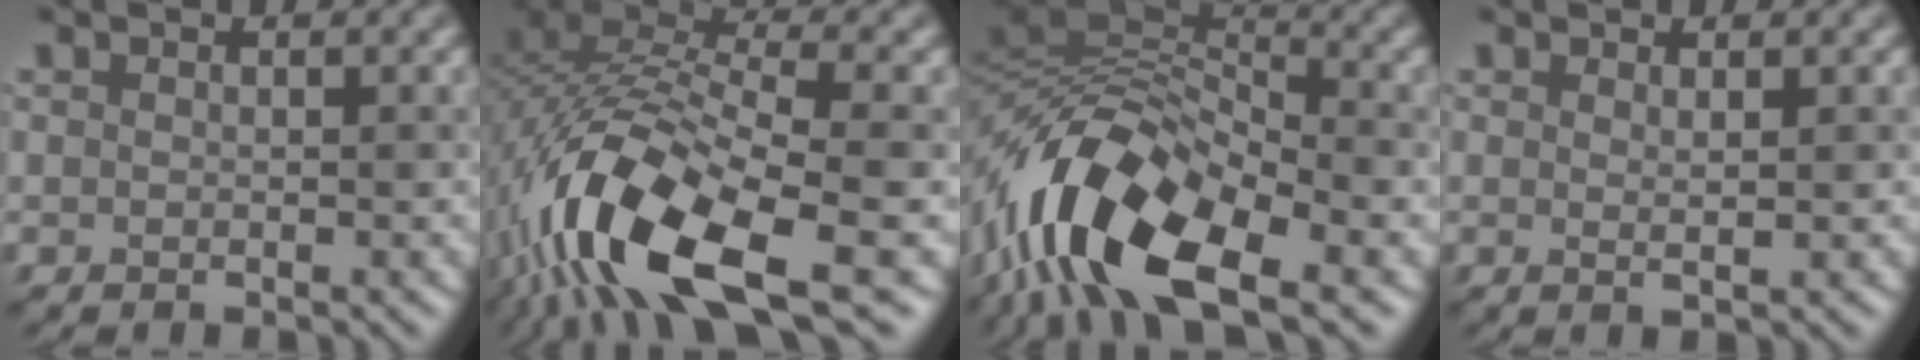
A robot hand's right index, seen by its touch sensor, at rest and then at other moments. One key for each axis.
{"total": 13.8, "fx": -6.5, "fy": 5.1, "fz": 11.0, "tx": -0.220, "ty": -0.002, "tz": -0.125}
{"total": 13.2, "fx": -5.4, "fy": 5.9, "fz": 10.5, "tx": -0.195, "ty": 0.018, "tz": -0.112}
{"total": 0.9, "fx": 0.4, "fy": 0.2, "fz": 0.8, "tx": -0.011, "ty": -0.003, "tz": 0.008}